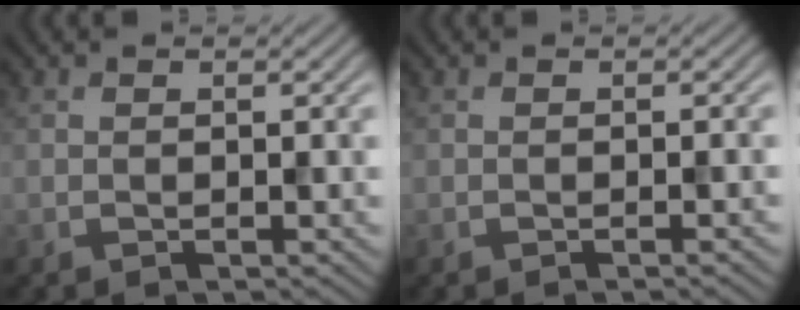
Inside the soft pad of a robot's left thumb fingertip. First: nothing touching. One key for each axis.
{"total": 0.0}